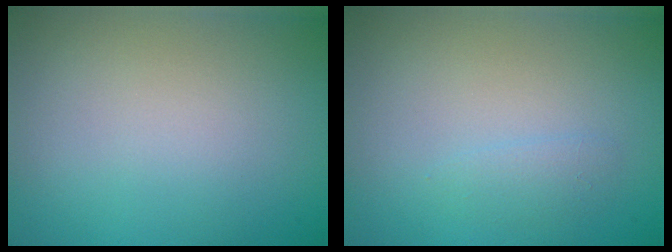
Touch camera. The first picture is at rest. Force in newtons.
{"total": 1.0, "press": 1.0, "slide": 0.0}